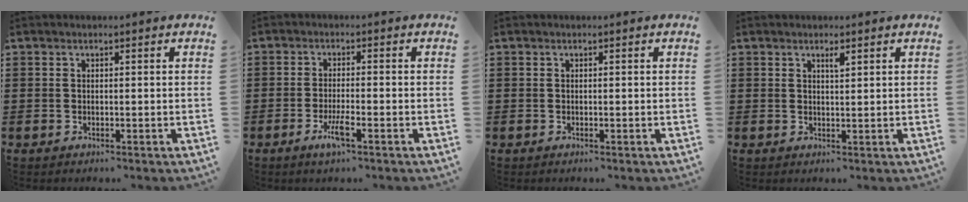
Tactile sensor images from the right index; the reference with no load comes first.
{"total": 3.3, "force": [-1.7, 0.2, 2.9], "torque": [-0.060, -0.010, -0.033]}
{"total": 0.0}
{"total": 1.4, "force": [1.0, 0.3, 1.0], "torque": [-0.012, -0.002, 0.014]}